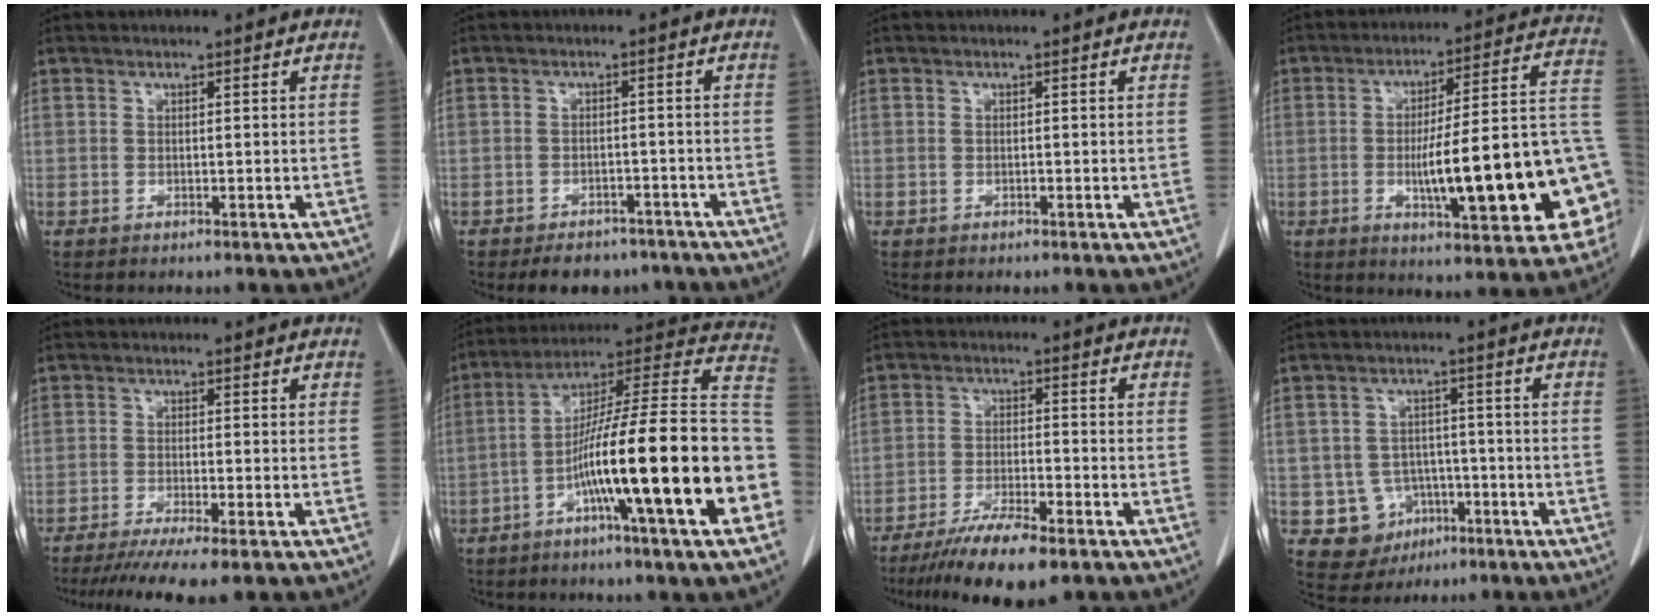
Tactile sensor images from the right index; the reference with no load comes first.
{"total": 6.5, "force": [-5.2, 3.4, 1.6], "torque": [-0.009, 0.009, -0.070]}
{"total": 0.0}
{"total": 21.8, "force": [-5.0, 3.5, 20.9], "torque": [-0.220, 0.032, -0.059]}
{"total": 8.6, "force": [-6.6, 0.1, 5.5], "torque": [-0.078, -0.020, -0.103]}
{"total": 25.4, "force": [-7.0, 0.5, 24.5], "torque": [-0.301, 0.004, -0.123]}
{"total": 9.7, "force": [-7.1, 1.4, 6.5], "torque": [-0.108, -0.022, -0.119]}
{"total": 7.1, "force": [-2.4, 6.6, 1.2], "torque": [-0.019, 0.011, -0.022]}